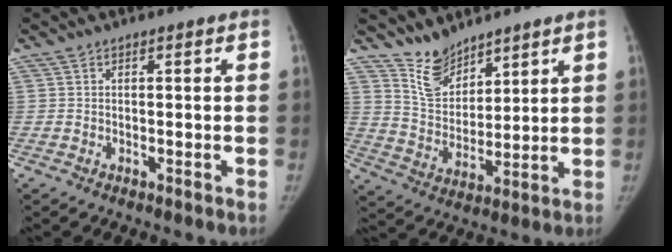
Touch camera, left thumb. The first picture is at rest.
{"total": 7.8, "force": [6.7, 3.6, 1.8], "torque": [-0.006, -0.059, 0.143]}